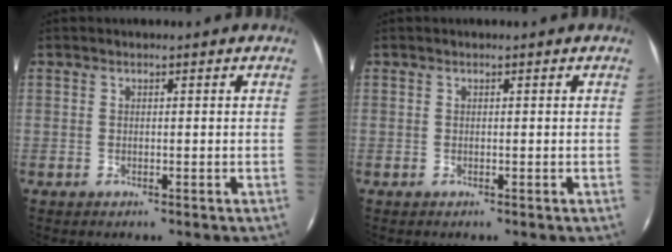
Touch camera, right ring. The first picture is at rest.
{"total": 0.0}